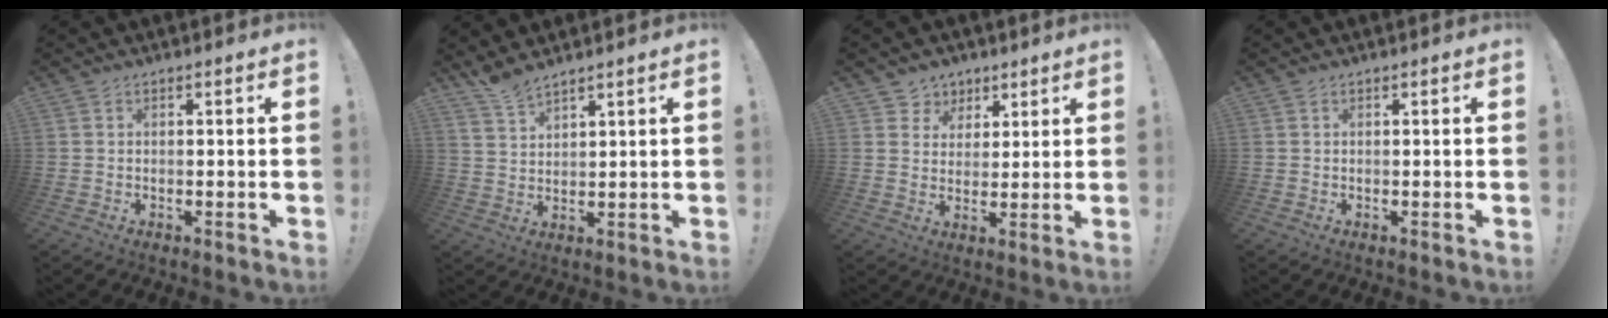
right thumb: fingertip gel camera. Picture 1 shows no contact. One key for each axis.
{"total": 5.2, "fx": 4.8, "fy": 0.9, "fz": 1.8, "tx": -0.036, "ty": -0.033, "tz": 0.091}
{"total": 6.2, "fx": 3.4, "fy": 5.2, "fz": 0.3, "tx": 0.001, "ty": -0.031, "tz": 0.067}
{"total": 0.0}